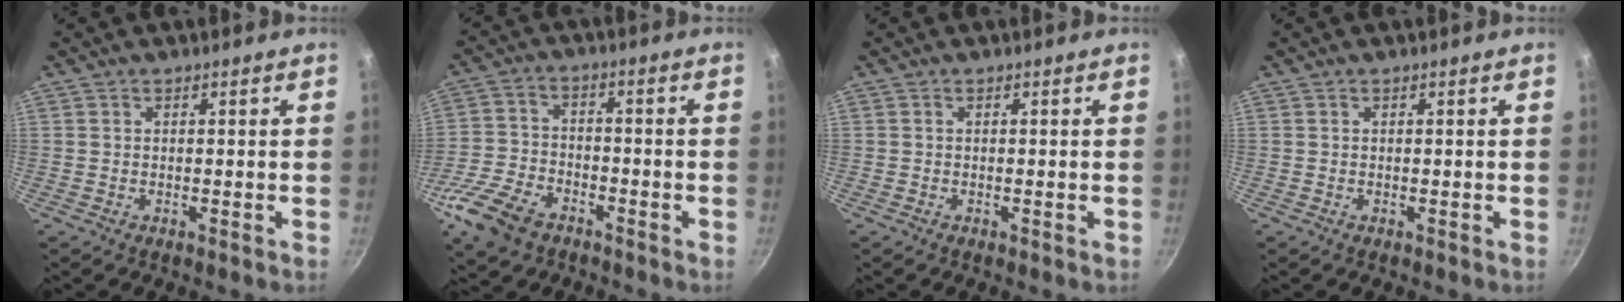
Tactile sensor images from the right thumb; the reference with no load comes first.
{"total": 11.1, "force": [-6.5, 6.7, 6.2], "torque": [-0.120, 0.027, -0.132]}
{"total": 0.0}
{"total": 0.0}